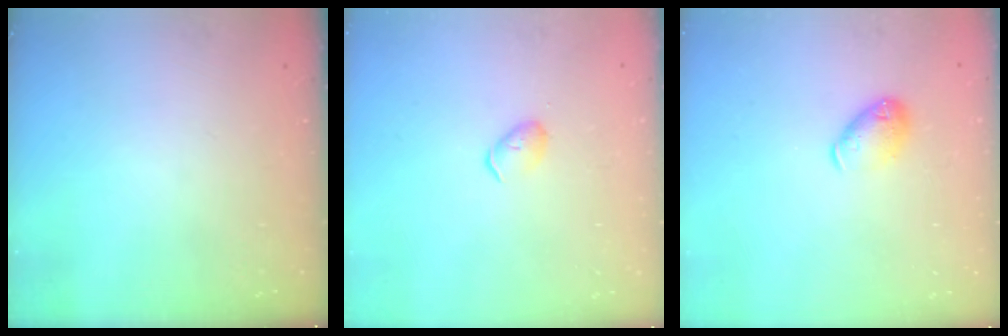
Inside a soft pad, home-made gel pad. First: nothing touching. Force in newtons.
{"total": 3.9, "press": 3.8, "slide": 0.7}
{"total": 7.6, "press": 7.5, "slide": 0.9}